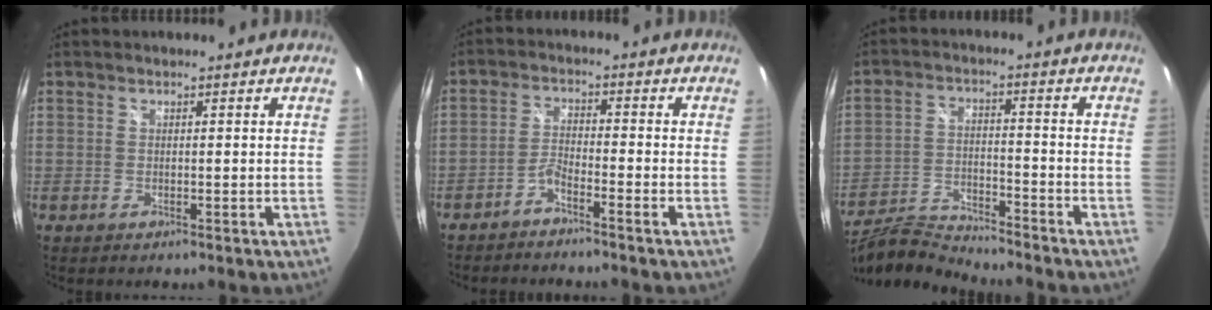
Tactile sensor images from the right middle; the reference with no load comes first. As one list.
[{"total": 2.8, "force": [-2.3, -0.1, 1.6], "torque": [-0.054, 0.010, -0.047]}, {"total": 11.2, "force": [-10.8, 0.5, 2.9], "torque": [-0.067, -0.012, -0.203]}]